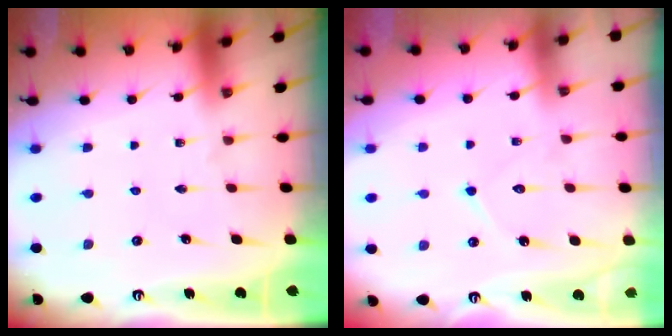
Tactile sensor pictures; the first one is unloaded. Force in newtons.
{"total": 7.6, "press": 7.6, "slide": 0.7}